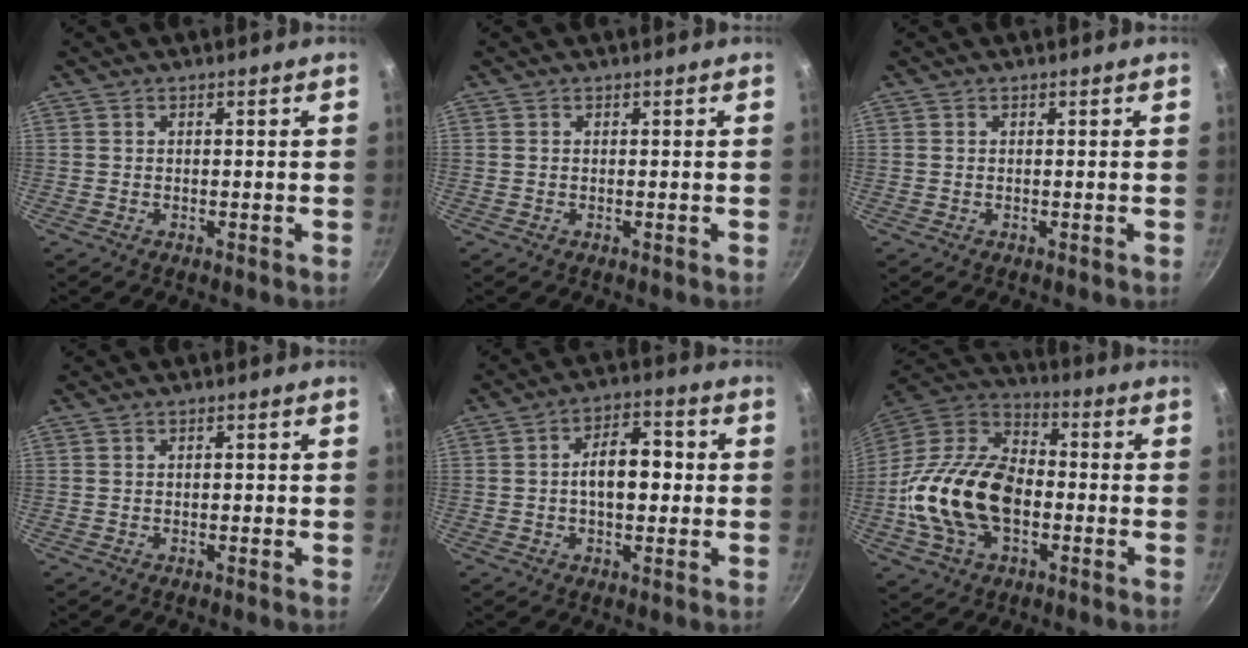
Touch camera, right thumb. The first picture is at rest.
{"total": 0.0}
{"total": 0.0}
{"total": 0.7, "force": [-0.2, 0.5, 0.5], "torque": [-0.005, 0.005, -0.003]}
{"total": 9.2, "force": [-0.2, 5.3, 7.5], "torque": [-0.083, 0.024, -0.011]}
{"total": 22.0, "force": [-3.9, 14.1, 16.4], "torque": [-0.291, 0.038, -0.081]}